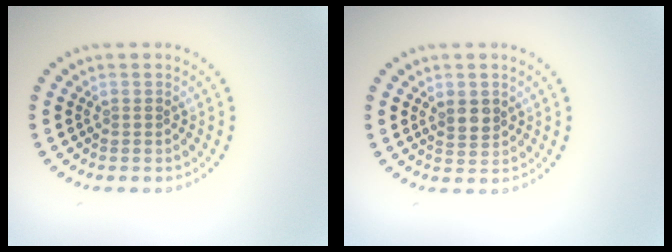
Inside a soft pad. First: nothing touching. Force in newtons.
{"total": 1.8, "press": 1.6, "slide": 0.6}